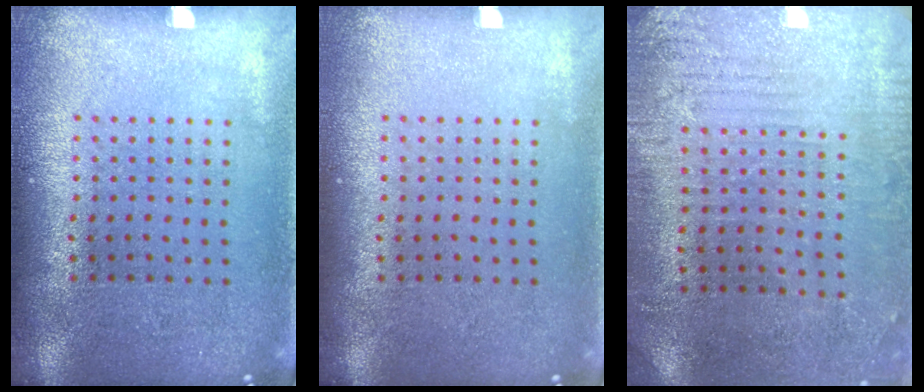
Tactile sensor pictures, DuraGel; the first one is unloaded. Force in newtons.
{"total": 0.0}
{"total": 2.8, "press": 2.6, "slide": 1.2}